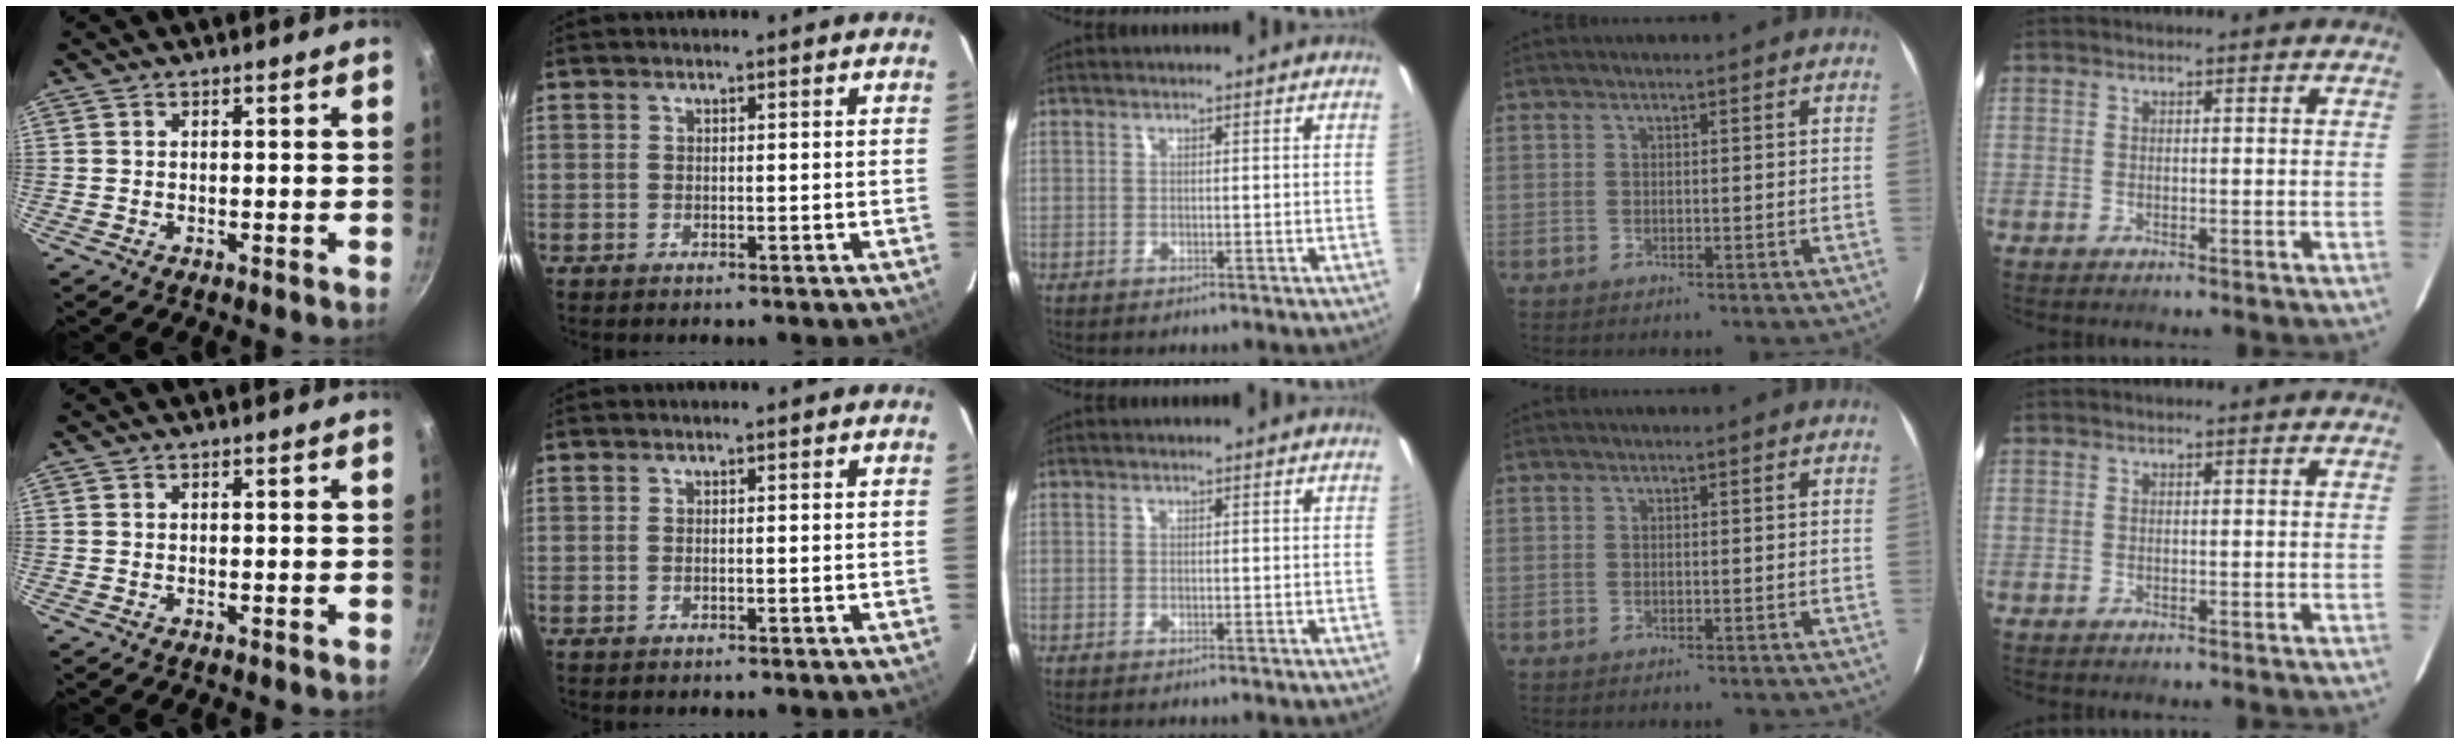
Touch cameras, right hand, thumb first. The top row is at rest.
{}